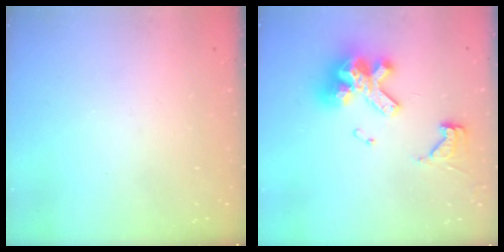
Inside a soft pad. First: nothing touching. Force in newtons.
{"total": 14.8, "press": 14.7, "slide": 1.7}